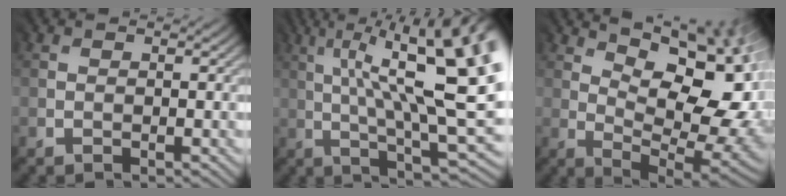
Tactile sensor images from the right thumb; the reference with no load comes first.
{"total": 16.6, "force": [2.9, 4.8, 15.6], "torque": [-0.223, 0.024, 0.058]}
{"total": 12.3, "force": [3.3, 5.4, 10.5], "torque": [-0.150, 0.018, 0.056]}